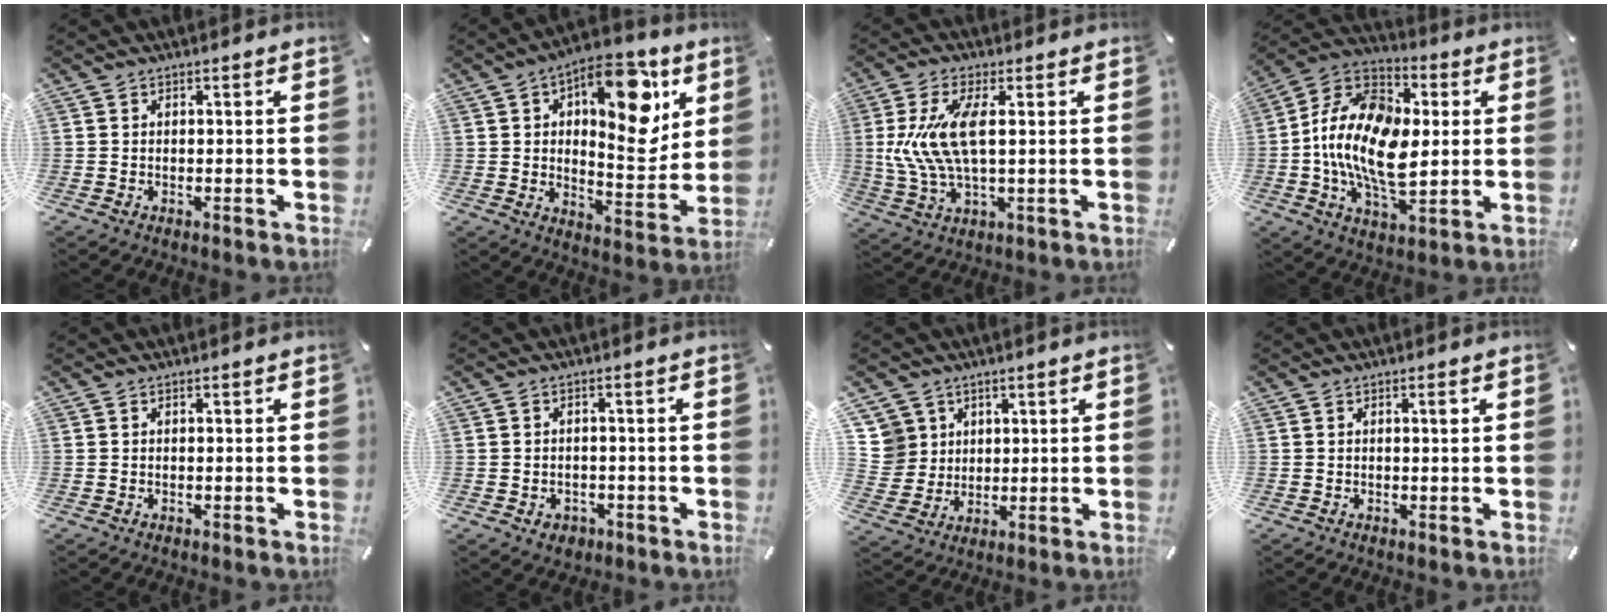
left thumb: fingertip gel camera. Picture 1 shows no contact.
{"total": 18.6, "force": [7.9, 9.4, 14.0], "torque": [-0.172, -0.045, 0.125]}
{"total": 12.1, "force": [1.8, 4.6, 11.1], "torque": [-0.249, -0.016, 0.026]}
{"total": 19.1, "force": [-1.2, 12.0, 14.8], "torque": [-0.329, 0.005, -0.028]}
{"total": 0.0}
{"total": 3.0, "force": [-1.1, 2.5, 1.1], "torque": [-0.011, 0.001, -0.023]}
{"total": 7.1, "force": [3.4, 6.2, -0.4], "torque": [-0.008, -0.015, 0.068]}
{"total": 1.2, "force": [0.3, 0.1, 1.1], "torque": [-0.021, 0.002, 0.003]}